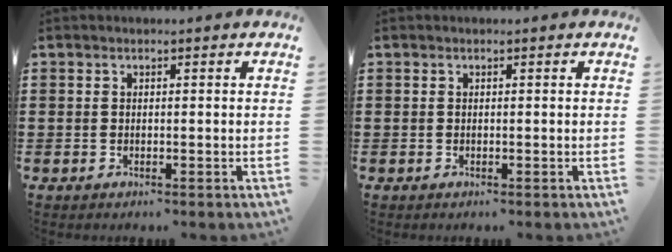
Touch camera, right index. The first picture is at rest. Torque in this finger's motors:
{"motor_torque": [0.01, 0.01, 0.00, 0.00]}